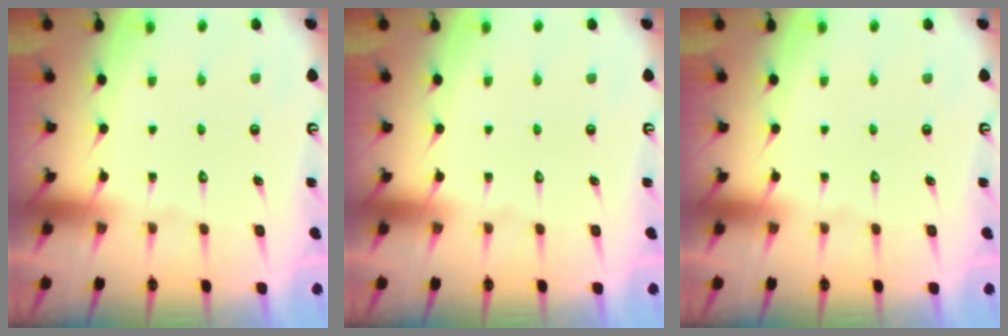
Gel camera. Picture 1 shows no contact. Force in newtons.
{"total": 0.0}
{"total": 0.0}